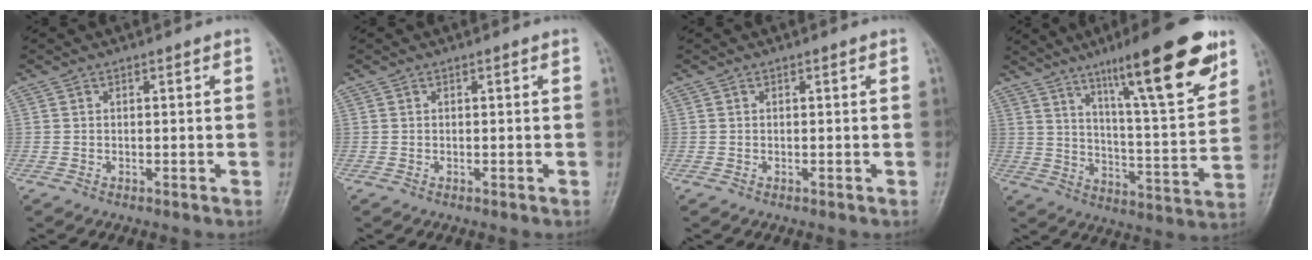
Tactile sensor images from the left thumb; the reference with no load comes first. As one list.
[{"total": 0.0}, {"total": 0.0}, {"total": 21.6, "force": [12.8, 3.9, 16.9], "torque": [-0.225, -0.051, 0.201]}]